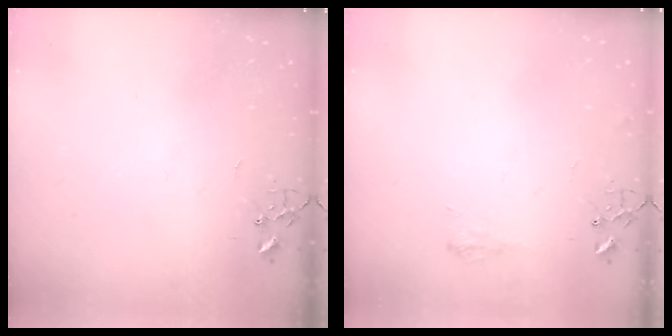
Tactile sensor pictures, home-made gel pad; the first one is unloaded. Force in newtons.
{"total": 7.2, "press": 7.1, "slide": 0.9}